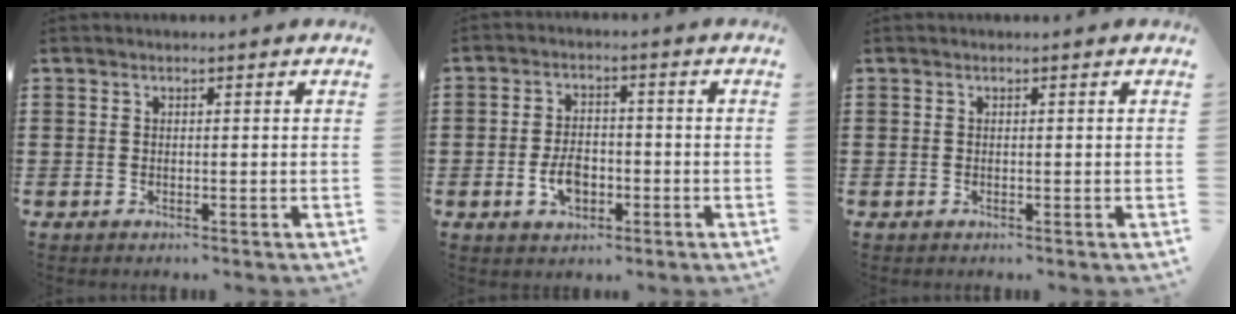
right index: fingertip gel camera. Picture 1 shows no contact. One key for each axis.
{"total": 4.7, "fx": -1.4, "fy": 3.0, "fz": 3.4, "tx": -0.076, "ty": 0.002, "tz": -0.028}
{"total": 0.0}